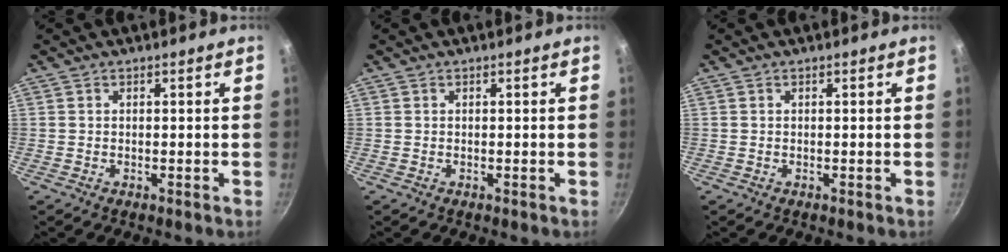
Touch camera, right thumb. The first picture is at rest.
{"total": 0.0}
{"total": 0.0}